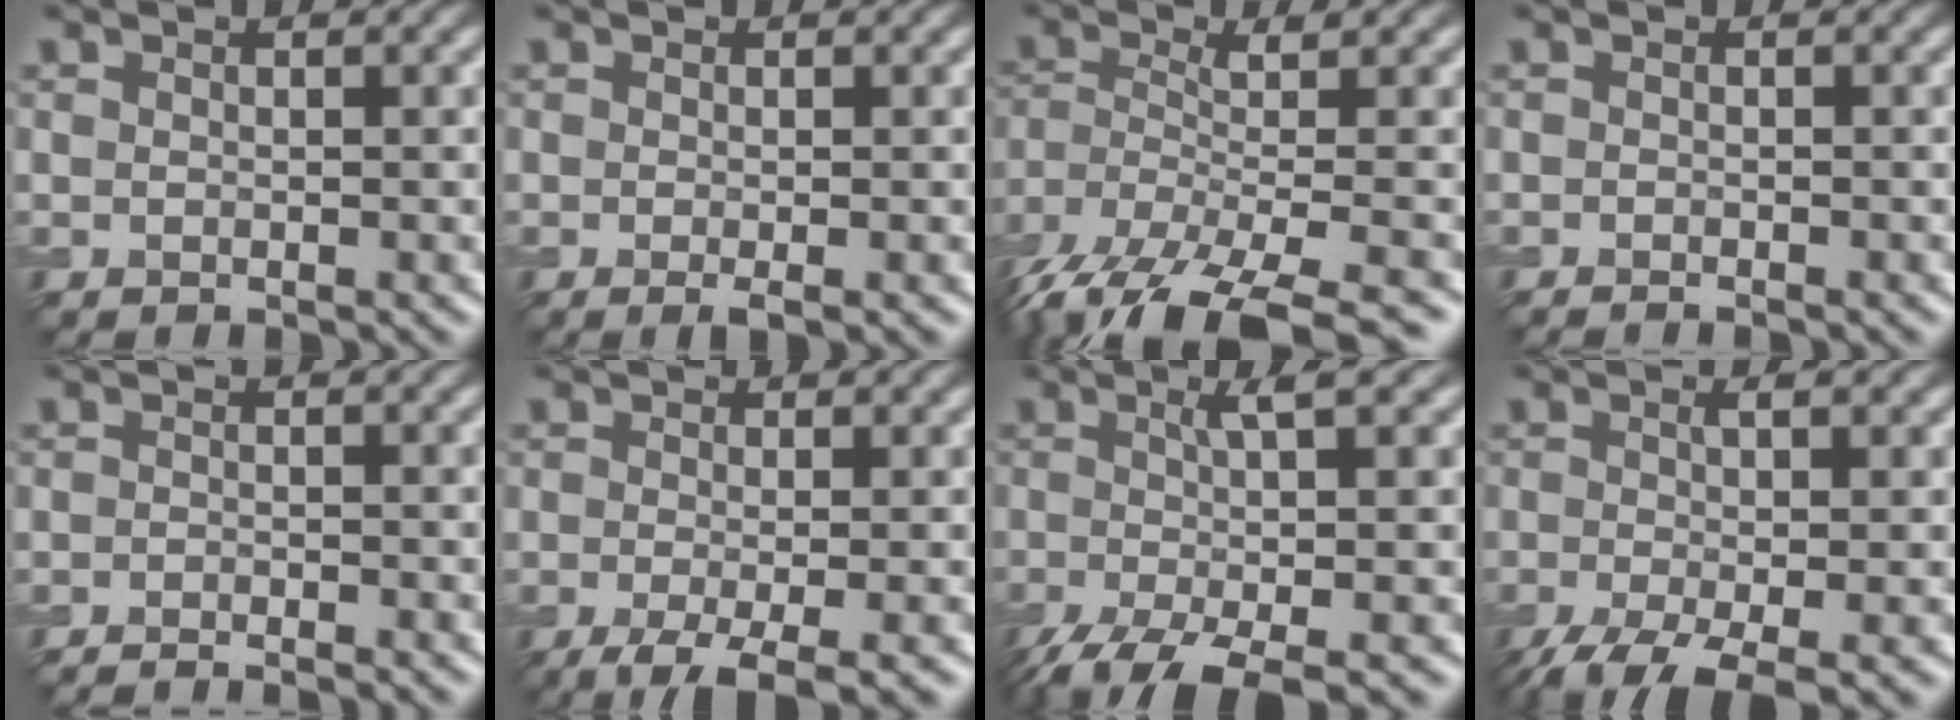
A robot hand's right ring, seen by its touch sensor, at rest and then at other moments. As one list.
[{"total": 1.5, "force": [-0.5, 0.3, 1.4], "torque": [-0.018, -0.004, -0.010]}, {"total": 11.5, "force": [-7.1, 3.9, 8.1], "torque": [-0.153, -0.010, -0.093]}, {"total": 1.2, "force": [-1.0, 0.2, 0.6], "torque": [-0.004, -0.001, -0.019]}, {"total": 2.5, "force": [-2.2, 0.3, 1.1], "torque": [-0.018, 0.001, -0.041]}, {"total": 5.3, "force": [-2.8, 1.5, 4.2], "torque": [-0.067, -0.008, -0.048]}, {"total": 8.4, "force": [-2.8, 2.4, 7.5], "torque": [-0.128, -0.011, -0.053]}, {"total": 6.8, "force": [-3.1, 2.1, 5.6], "torque": [-0.110, -0.015, -0.054]}]